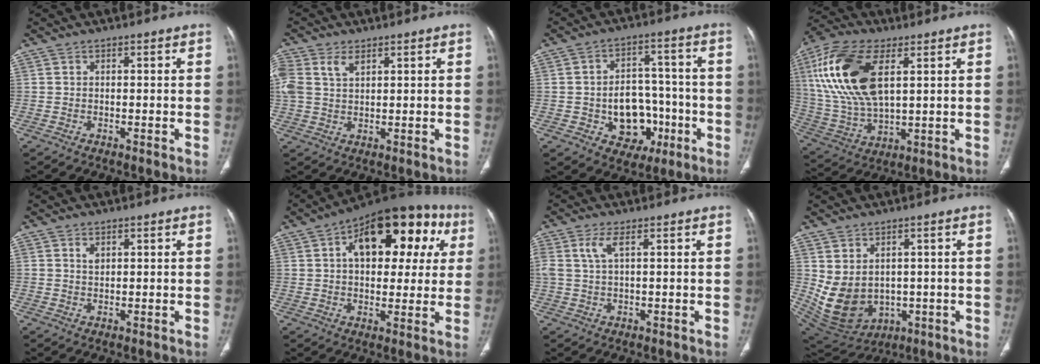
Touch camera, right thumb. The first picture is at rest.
{"total": 7.4, "force": [3.5, 4.5, 4.7], "torque": [-0.114, 0.006, 0.075]}
{"total": 12.4, "force": [-3.5, 9.5, 7.3], "torque": [-0.060, 0.037, -0.039]}
{"total": 19.8, "force": [6.1, 9.9, 16.1], "torque": [-0.337, -0.008, 0.120]}
{"total": 1.4, "force": [0.8, 0.9, 0.8], "torque": [-0.009, -0.005, 0.016]}
{"total": 22.0, "force": [6.9, 11.7, 17.2], "torque": [-0.198, 0.025, 0.093]}
{"total": 3.4, "force": [1.3, 0.9, 2.9], "torque": [-0.082, 0.005, 0.033]}
{"total": 11.0, "force": [0.0, 8.4, 7.1], "torque": [-0.119, -0.007, 0.040]}